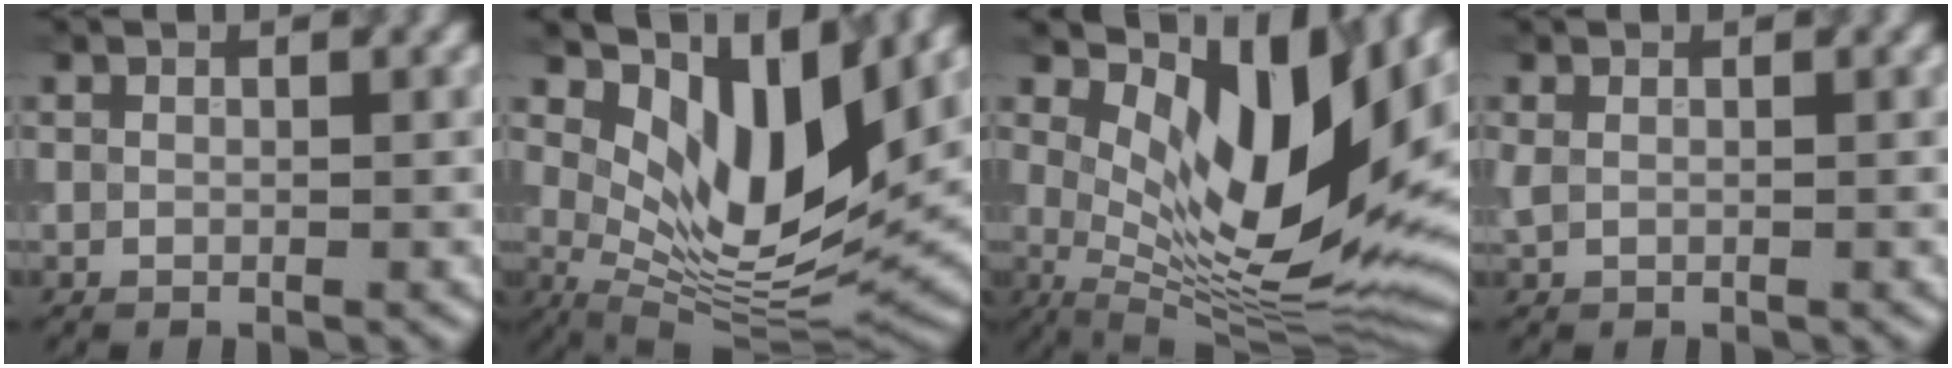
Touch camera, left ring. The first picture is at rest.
{"total": 10.2, "force": [4.4, 3.9, 8.4], "torque": [-0.135, -0.019, 0.085]}
{"total": 12.5, "force": [4.3, 4.7, 10.8], "torque": [-0.172, -0.017, 0.085]}
{"total": 0.6, "force": [0.3, 0.3, 0.5], "torque": [-0.012, 0.003, 0.005]}